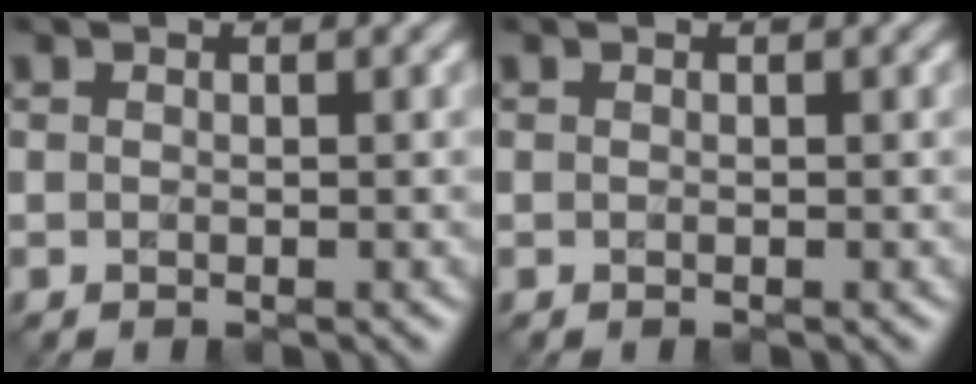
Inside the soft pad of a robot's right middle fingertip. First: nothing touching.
{"total": 0.0}